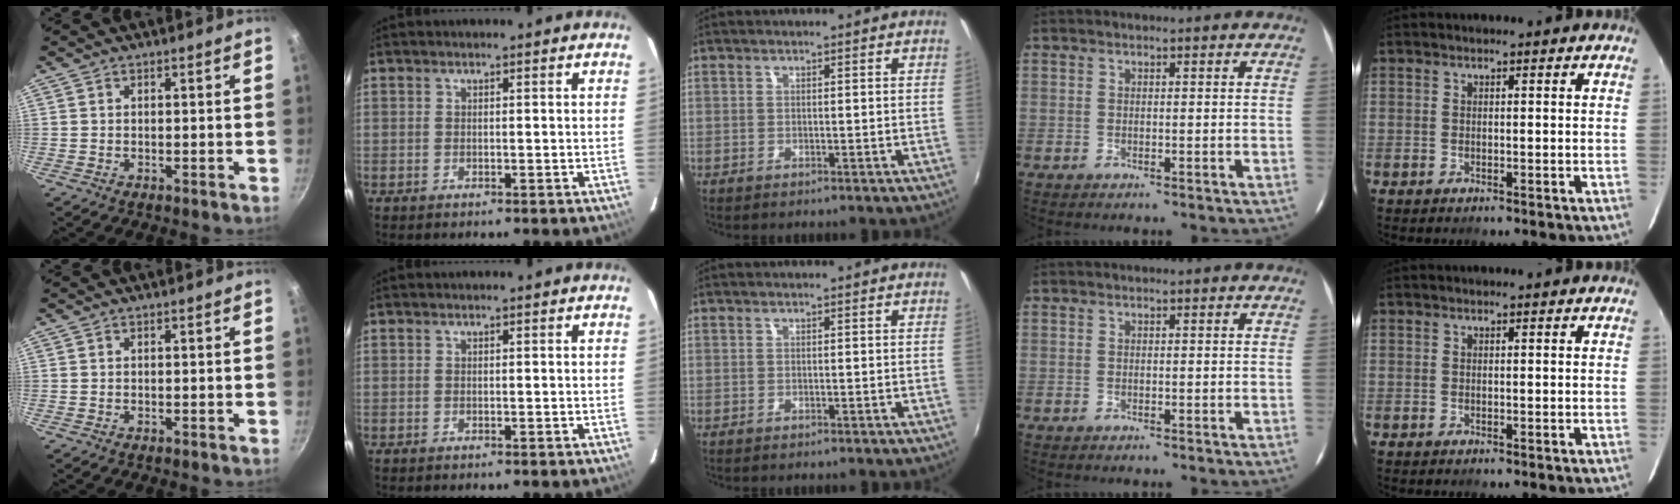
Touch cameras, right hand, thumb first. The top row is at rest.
{}